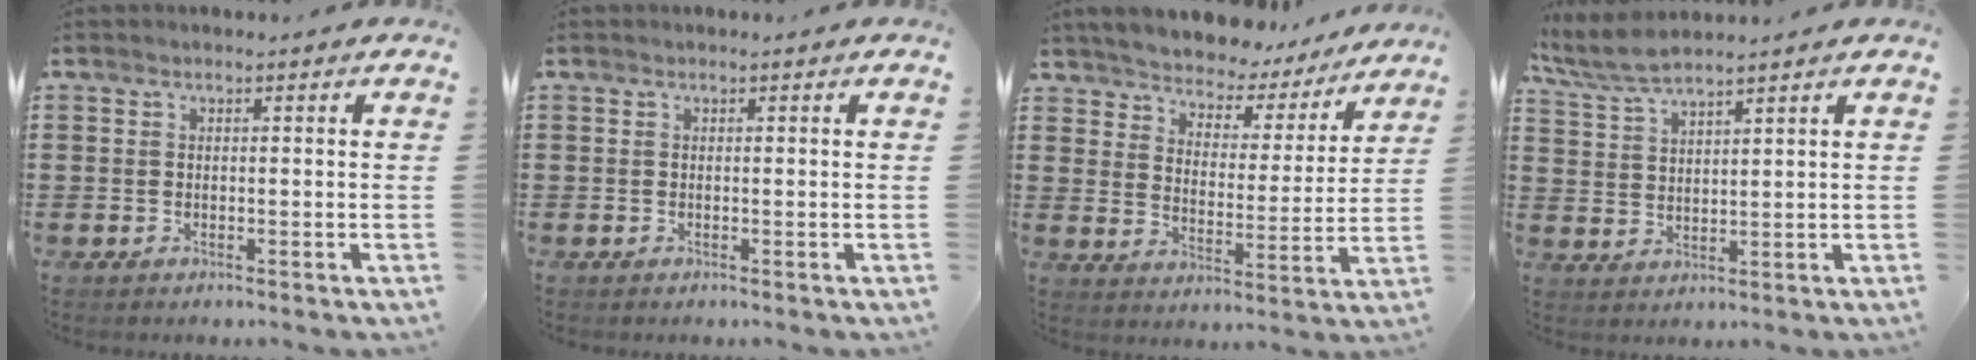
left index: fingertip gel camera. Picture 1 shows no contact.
{"total": 0.0}
{"total": 4.8, "force": [4.7, 0.8, -0.1], "torque": [-0.029, -0.042, 0.076]}
{"total": 5.0, "force": [4.4, 0.6, 2.2], "torque": [-0.057, -0.007, 0.082]}